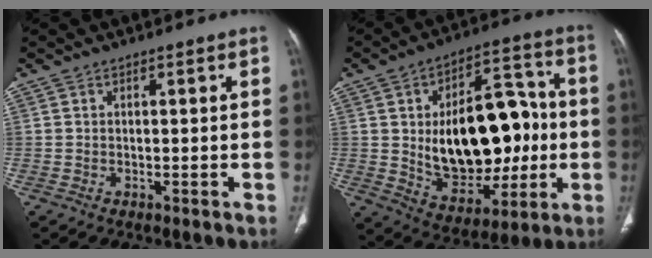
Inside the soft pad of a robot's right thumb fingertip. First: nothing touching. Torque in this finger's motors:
{"motor_torque": [1.12, 3.18, 1.17, -0.26, 0.31]}